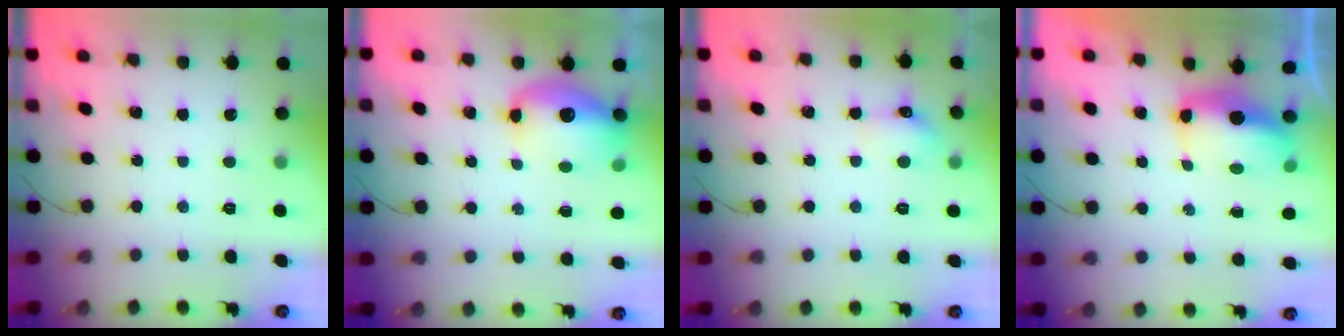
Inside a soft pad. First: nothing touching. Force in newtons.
{"total": 12.6, "press": 12.3, "slide": 3.0}
{"total": 6.7, "press": 6.5, "slide": 1.6}
{"total": 7.0, "press": 6.9, "slide": 1.5}